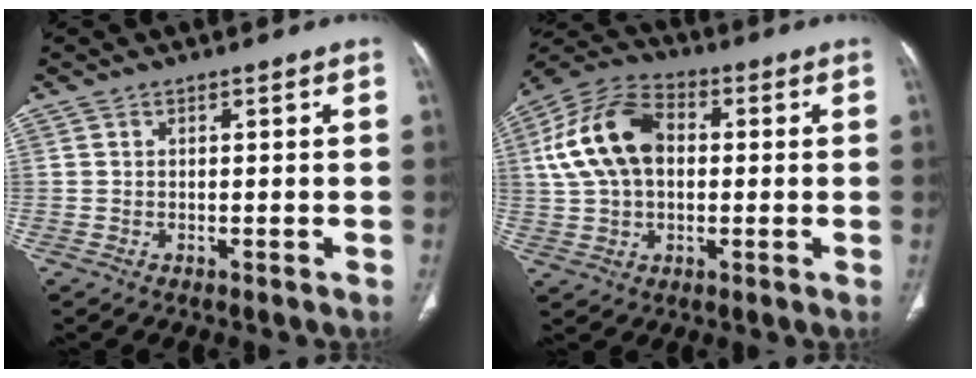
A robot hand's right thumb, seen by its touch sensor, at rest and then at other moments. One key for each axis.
{"total": 14.8, "fx": 1.9, "fy": 9.9, "fz": 10.9, "tx": -0.199, "ty": 0.026, "tz": 0.027}